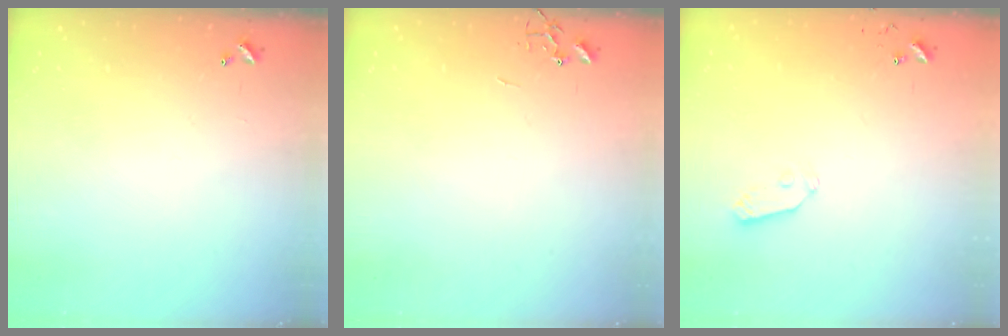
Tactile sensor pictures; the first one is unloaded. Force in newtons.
{"total": 0.0}
{"total": 5.6, "press": 5.6, "slide": 0.3}